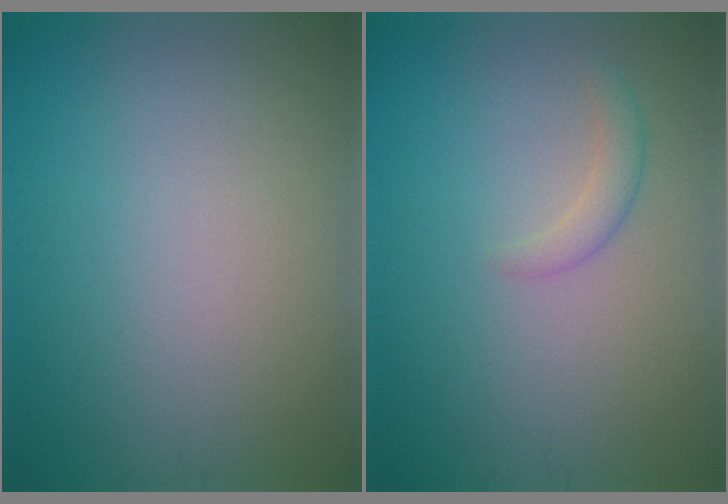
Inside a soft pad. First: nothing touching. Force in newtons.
{"total": 1.4, "press": 1.3, "slide": 0.1}